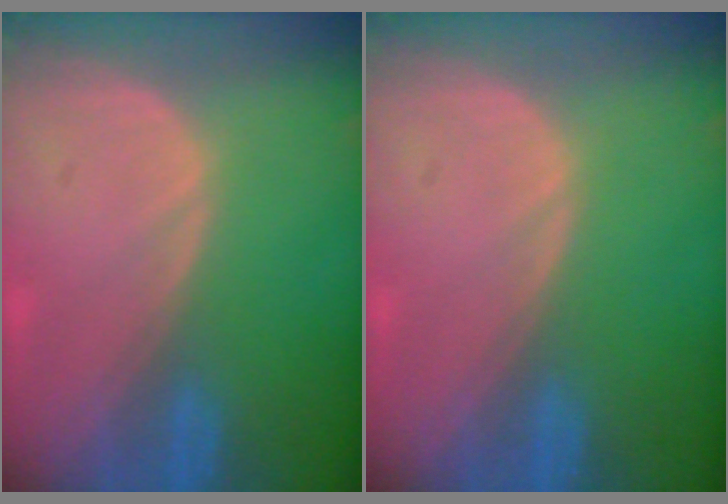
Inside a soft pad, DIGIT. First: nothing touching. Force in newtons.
{"total": 0.0}